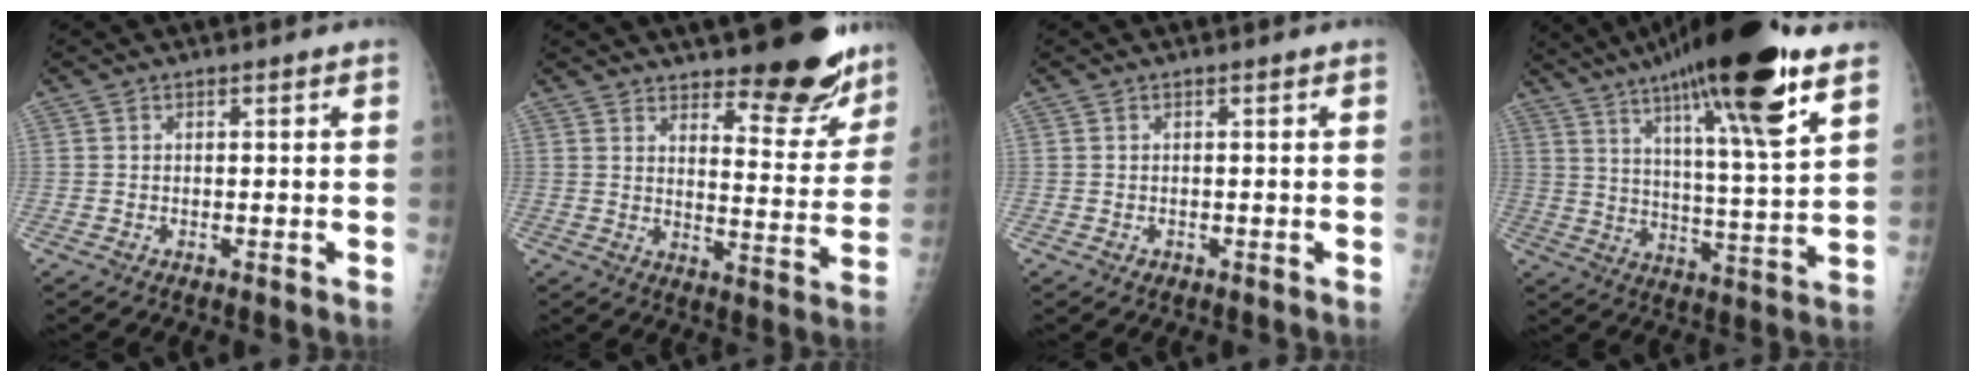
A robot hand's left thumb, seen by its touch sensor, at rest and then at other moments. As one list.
[{"total": 15.2, "force": [11.7, 4.9, 8.3], "torque": [-0.062, -0.093, 0.157]}, {"total": 0.6, "force": [-0.2, 0.5, 0.1], "torque": [-0.002, 0.002, -0.001]}, {"total": 23.9, "force": [14.9, 3.4, 18.4], "torque": [-0.290, -0.042, 0.238]}]